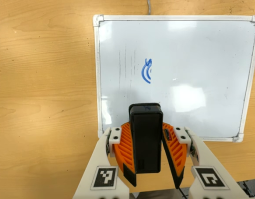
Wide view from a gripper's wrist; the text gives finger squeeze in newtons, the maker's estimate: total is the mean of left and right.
{"total": 7.9, "left": 8.0, "right": 7.8}